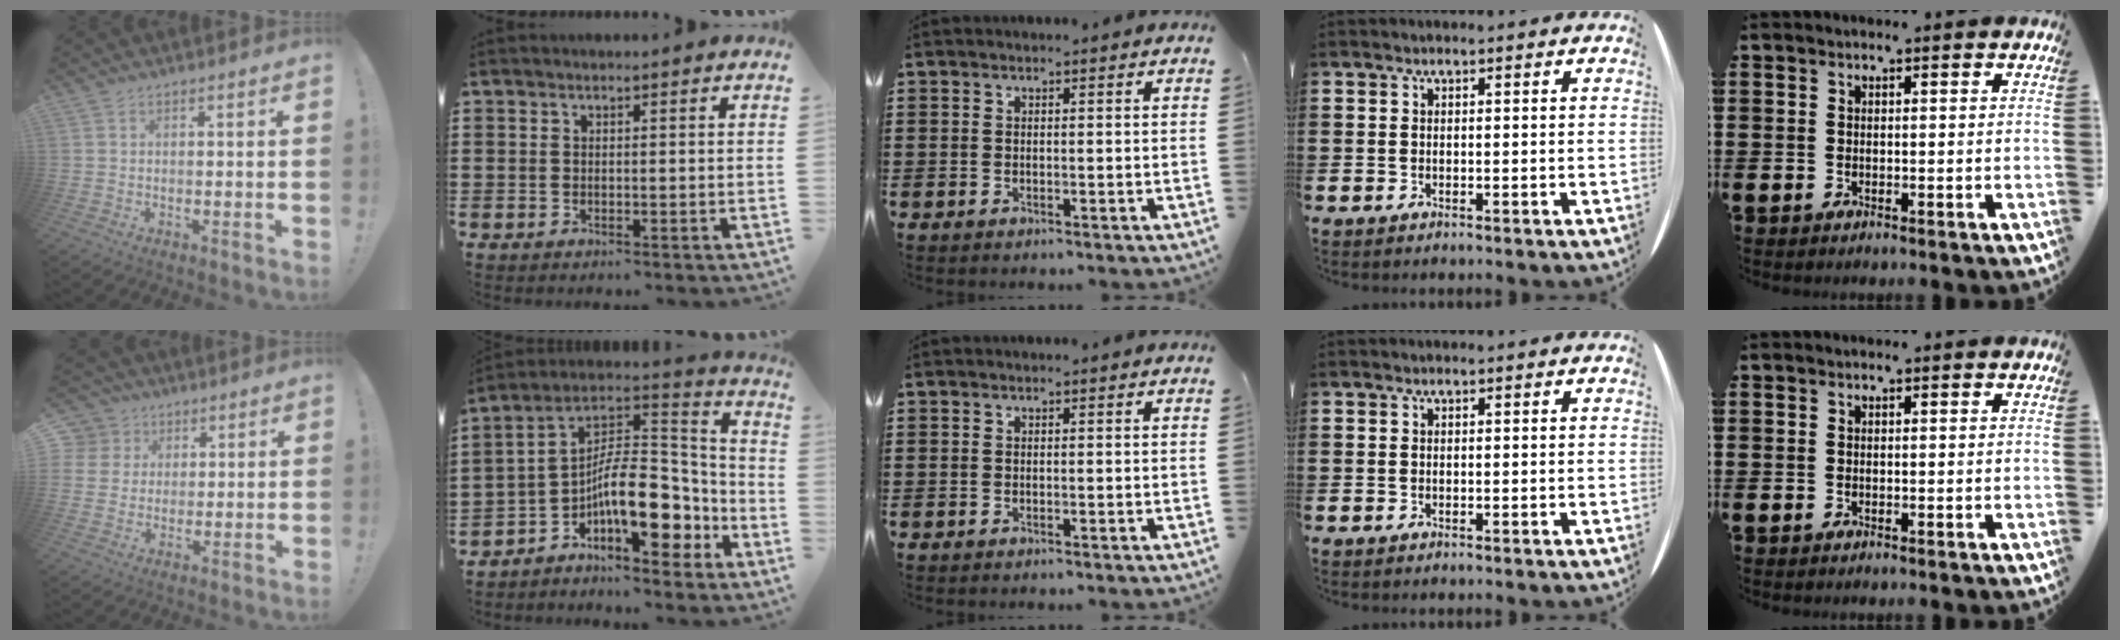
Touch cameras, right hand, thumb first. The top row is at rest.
{"thumb": {"total": 6.3, "force": [1.8, 5.9, 1.2], "torque": [-0.028, -0.014, 0.037]}, "index": {"total": 13.7, "force": [-5.4, 6.3, 10.9], "torque": [-0.160, -0.003, -0.106]}}